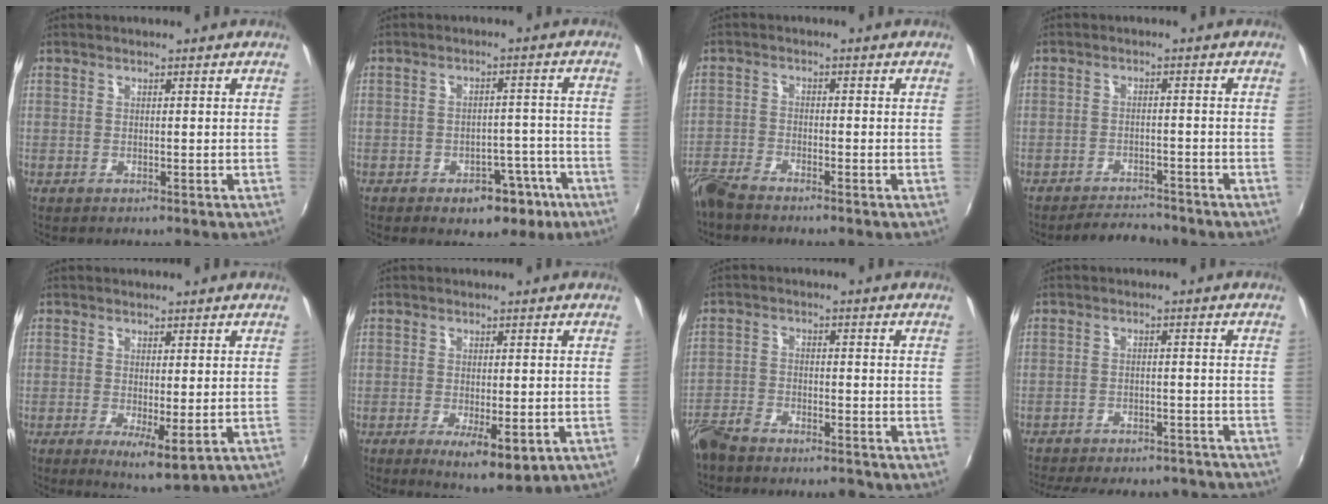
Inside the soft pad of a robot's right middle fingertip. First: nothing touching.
{"total": 7.5, "force": [-4.5, 4.6, 3.8], "torque": [-0.061, 0.021, -0.040]}
{"total": 5.0, "force": [-4.6, 0.8, 1.8], "torque": [-0.051, -0.012, -0.095]}
{"total": 5.1, "force": [-4.9, 0.9, 0.6], "torque": [-0.030, 0.006, -0.075]}
{"total": 4.9, "force": [-1.0, 1.3, 4.6], "torque": [-0.076, -0.016, -0.009]}
{"total": 7.3, "force": [-2.9, 2.3, 6.3], "torque": [-0.106, -0.019, -0.038]}
{"total": 8.5, "force": [-7.5, 2.7, 3.1], "torque": [-0.091, -0.007, -0.135]}
{"total": 21.0, "force": [-18.4, 6.6, 7.8], "torque": [-0.167, 0.006, -0.230]}